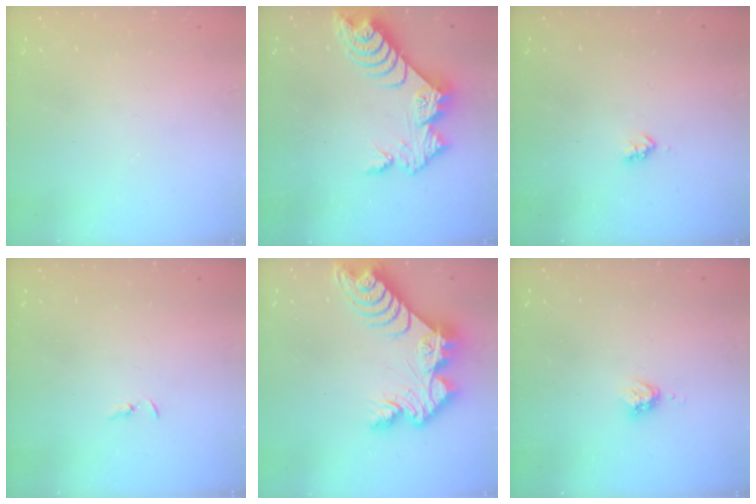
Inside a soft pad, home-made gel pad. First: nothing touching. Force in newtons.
{"total": 10.9, "press": 10.9, "slide": 1.2}
{"total": 2.2, "press": 2.1, "slide": 0.4}
{"total": 2.1, "press": 2.1, "slide": 0.3}
{"total": 16.6, "press": 16.5, "slide": 1.4}
{"total": 3.7, "press": 3.7, "slide": 0.6}